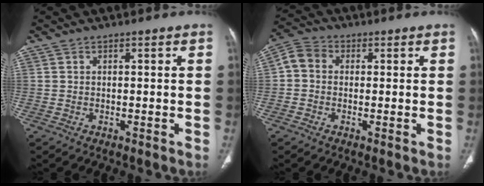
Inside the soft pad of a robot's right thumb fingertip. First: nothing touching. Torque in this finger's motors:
{"motor_torque": [0.08, 0.03, 0.36, -0.36, 0.02]}